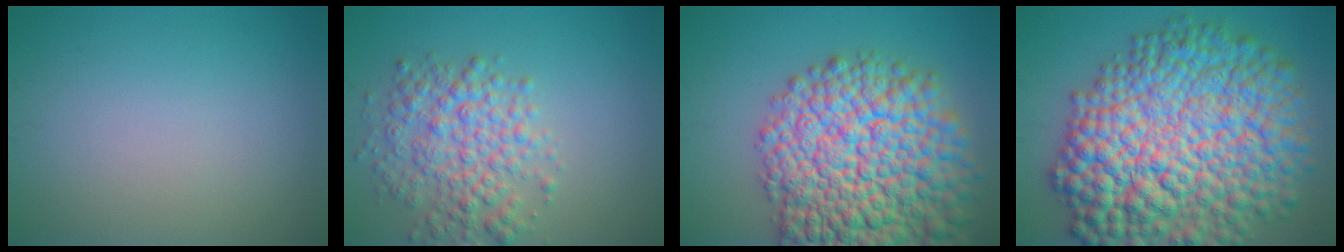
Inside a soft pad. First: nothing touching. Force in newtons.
{"total": 5.1, "press": 5.1, "slide": 0.1}
{"total": 16.3, "press": 16.3, "slide": 0.7}
{"total": 17.3, "press": 17.2, "slide": 0.4}